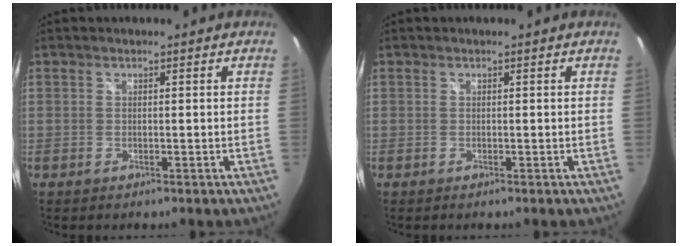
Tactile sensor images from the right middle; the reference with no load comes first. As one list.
[{"total": 0.0}]